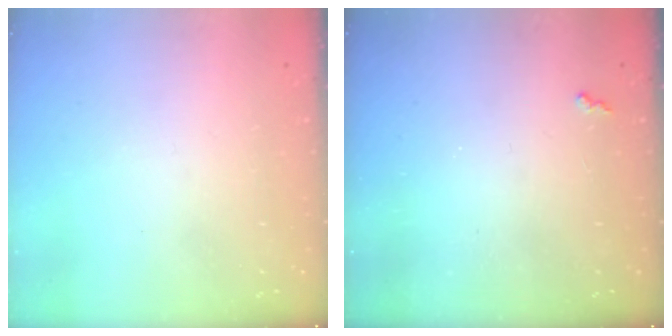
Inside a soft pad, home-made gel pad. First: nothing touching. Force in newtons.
{"total": 1.9, "press": 1.9, "slide": 0.5}